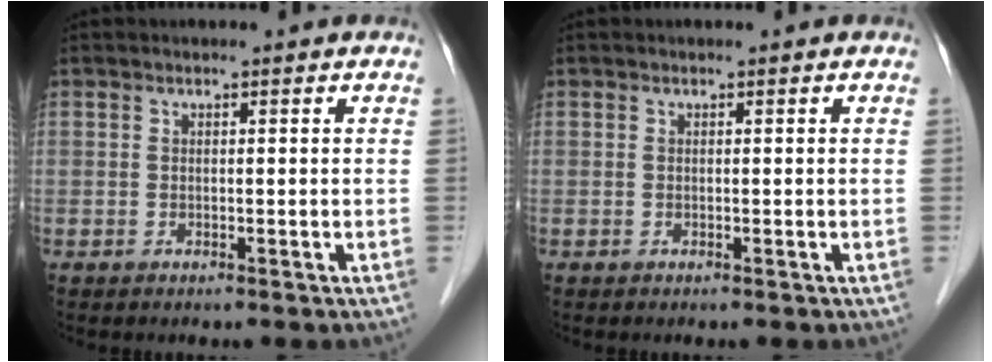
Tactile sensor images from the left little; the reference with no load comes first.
{"total": 0.0}